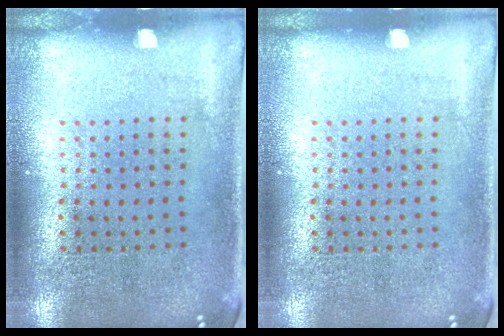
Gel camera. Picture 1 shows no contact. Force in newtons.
{"total": 0.0}